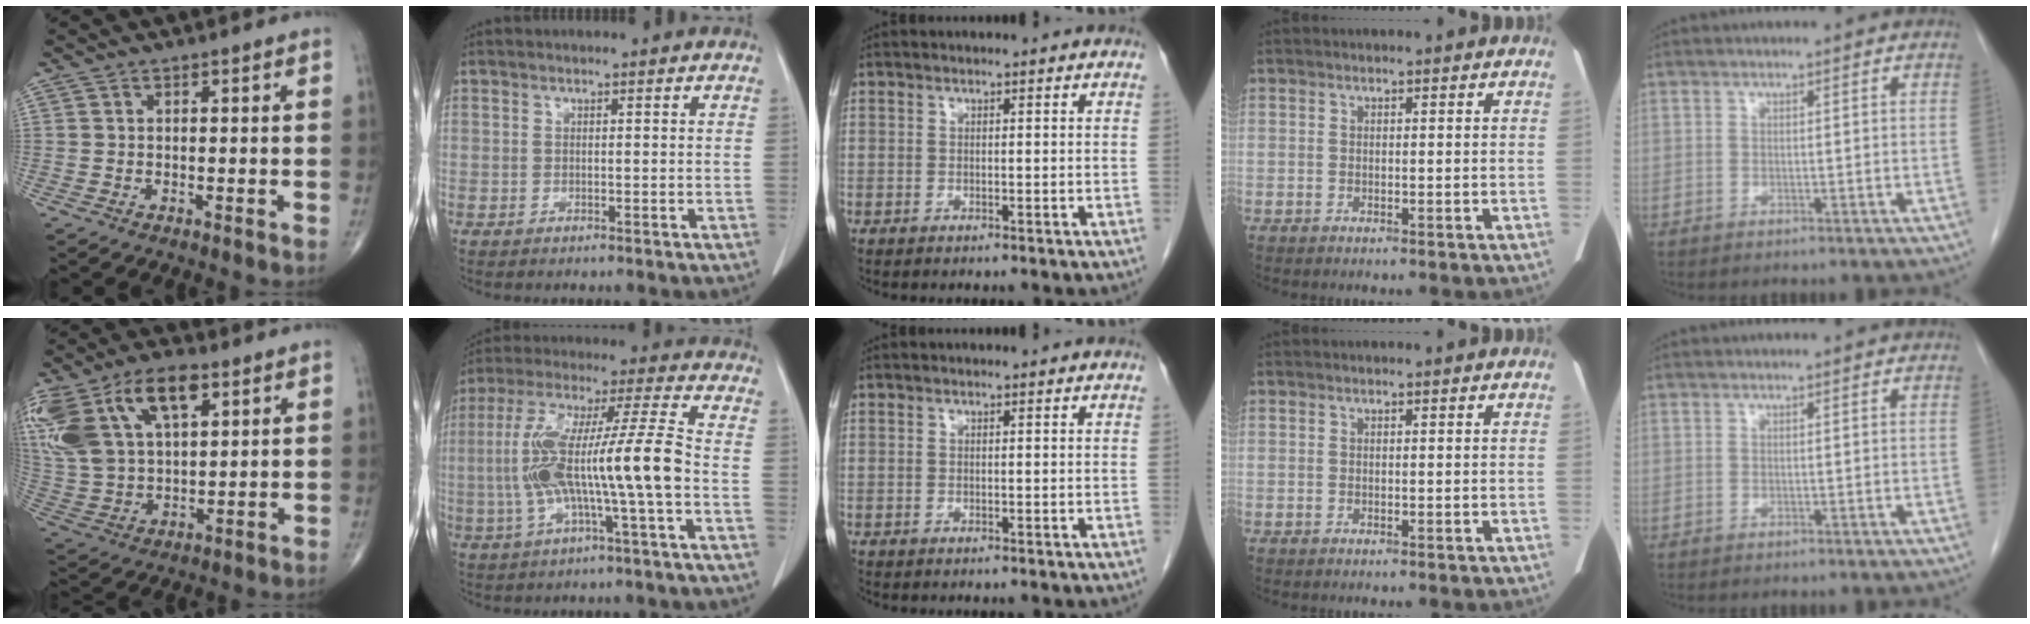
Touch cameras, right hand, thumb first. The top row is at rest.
{"thumb": {"total": 23.9, "force": [10.1, 13.2, 17.2], "torque": [-0.381, 0.022, 0.191]}, "index": {"total": 14.7, "force": [-2.5, 0.2, 14.5], "torque": [-0.286, 0.022, -0.045]}}